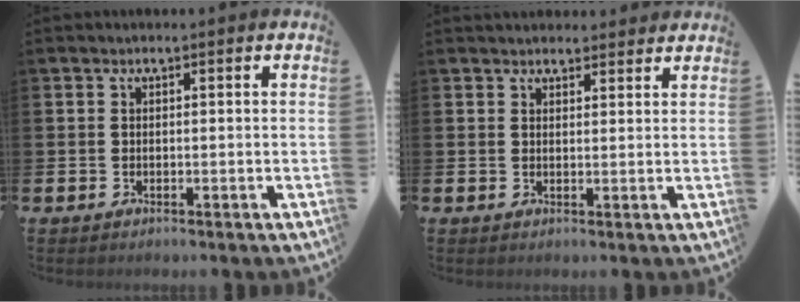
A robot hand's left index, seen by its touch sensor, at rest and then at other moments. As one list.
[{"total": 2.5, "force": [2.4, 0.8, 0.0], "torque": [0.012, -0.011, 0.041]}]